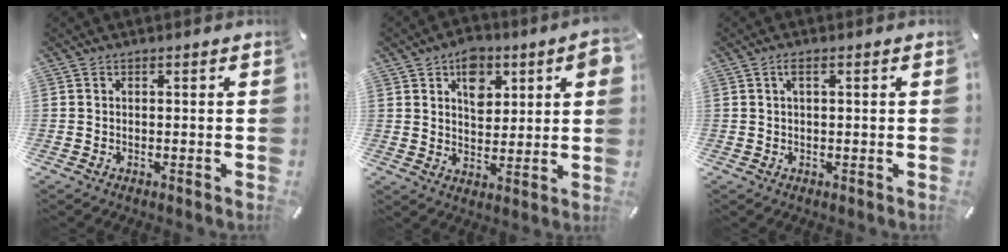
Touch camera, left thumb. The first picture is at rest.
{"total": 8.5, "force": [4.2, 5.4, 5.0], "torque": [-0.055, -0.016, 0.069]}
{"total": 1.8, "force": [0.5, 0.5, 1.7], "torque": [-0.034, 0.003, 0.008]}